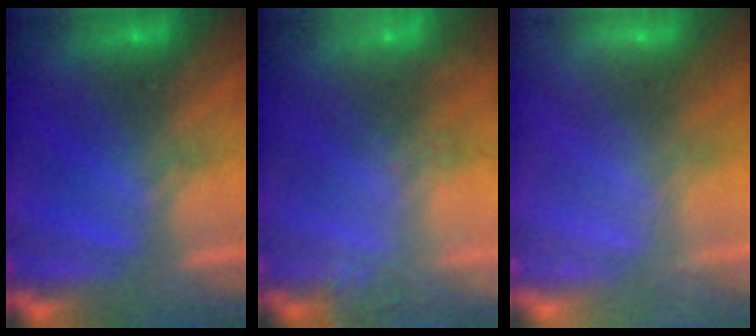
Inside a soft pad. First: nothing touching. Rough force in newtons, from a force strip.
{"total": 6.3}
{"total": 2.2}